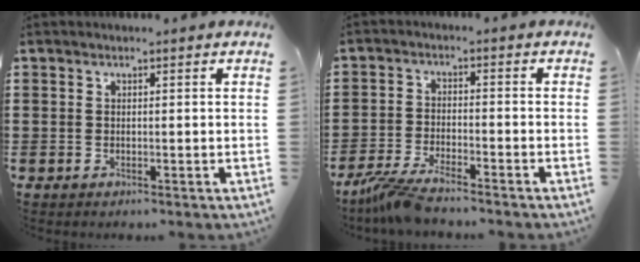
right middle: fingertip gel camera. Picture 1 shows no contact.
{"total": 4.7, "force": [-4.2, 0.1, 2.1], "torque": [-0.063, -0.017, -0.087]}